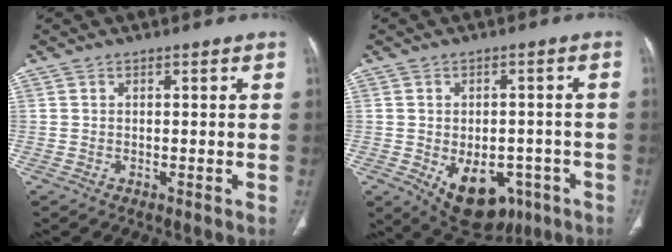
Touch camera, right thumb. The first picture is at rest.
{"total": 13.1, "force": [-5.3, 8.4, 8.5], "torque": [-0.094, 0.011, -0.057]}